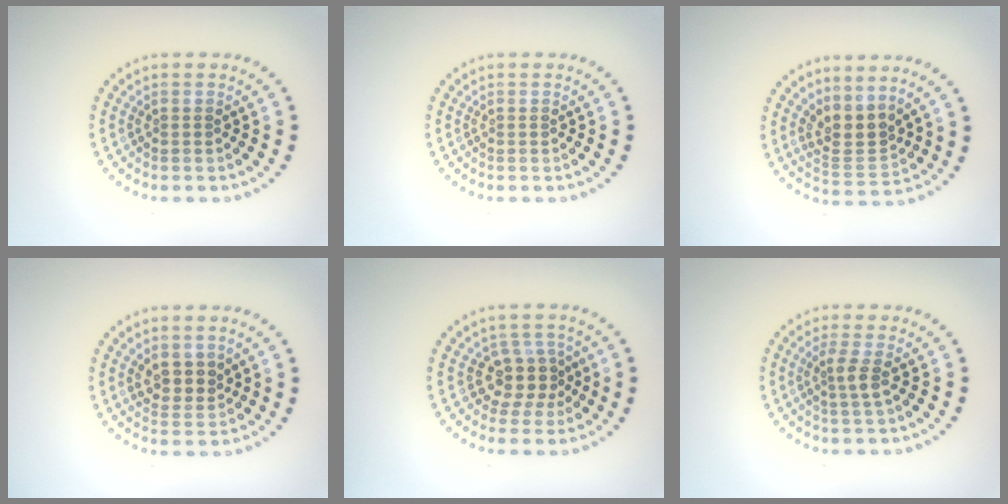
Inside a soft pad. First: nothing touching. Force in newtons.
{"total": 0.0}
{"total": 2.9, "press": 2.3, "slide": 1.9}
{"total": 2.2, "press": 2.0, "slide": 0.9}
{"total": 2.9, "press": 2.3, "slide": 1.8}
{"total": 1.8, "press": 1.3, "slide": 1.2}